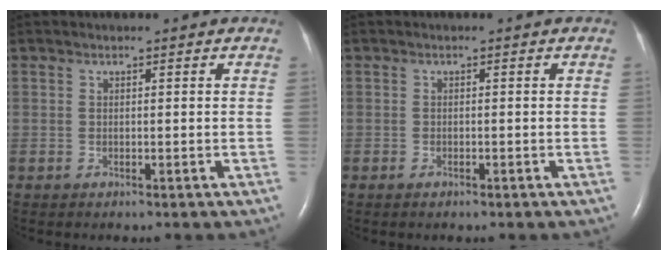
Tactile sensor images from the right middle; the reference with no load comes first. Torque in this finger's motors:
{"motor_torque": [-0.41, 0.31, -0.13, 0.00]}